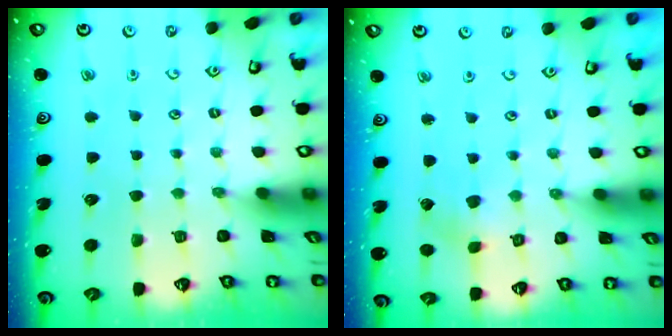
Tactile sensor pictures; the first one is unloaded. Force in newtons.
{"total": 1.9, "press": 1.9, "slide": 0.2}